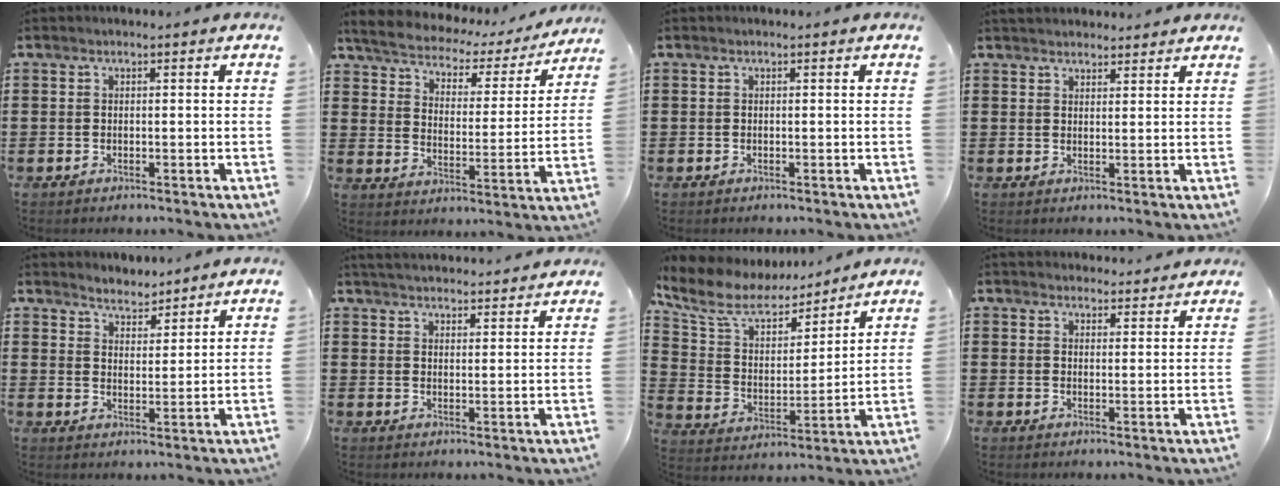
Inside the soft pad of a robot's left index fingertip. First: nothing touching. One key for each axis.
{"total": 3.7, "fx": 3.5, "fy": 0.8, "fz": 0.5, "tx": -0.033, "ty": -0.029, "tz": 0.052}
{"total": 0.0}
{"total": 2.1, "fx": 2.1, "fy": 0.4, "fz": -0.2, "tx": -0.002, "ty": 0.001, "tz": 0.042}
{"total": 3.4, "fx": 3.3, "fy": 0.6, "fz": -0.6, "tx": -0.003, "ty": -0.012, "tz": 0.062}
{"total": 3.6, "fx": 3.6, "fy": 0.0, "fz": 0.1, "tx": -0.014, "ty": -0.015, "tz": 0.066}
{"total": 9.3, "fx": 7.5, "fy": 3.5, "fz": 4.2, "tx": -0.119, "ty": -0.038, "tz": 0.129}
{"total": 2.9, "fx": 2.8, "fy": 0.6, "fz": -0.1, "tx": -0.006, "ty": -0.007, "tz": 0.053}